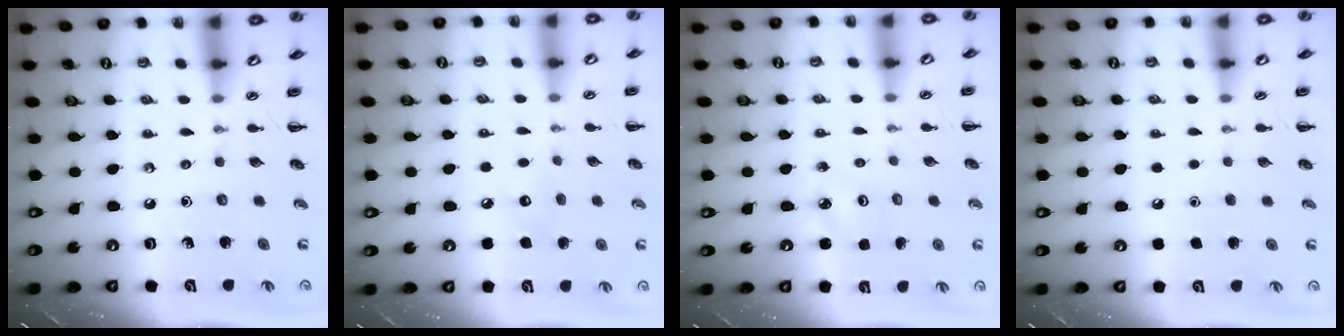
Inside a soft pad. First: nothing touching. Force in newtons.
{"total": 6.2, "press": 6.0, "slide": 1.7}
{"total": 2.5, "press": 2.4, "slide": 0.5}
{"total": 1.8, "press": 1.7, "slide": 0.1}